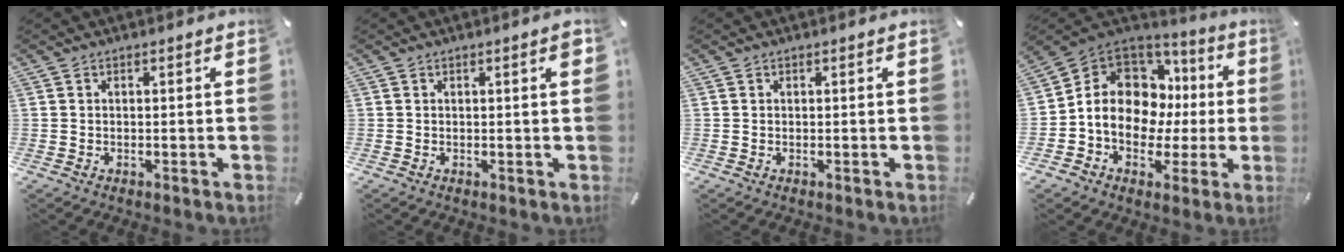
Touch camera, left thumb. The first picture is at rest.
{"total": 1.7, "force": [0.5, 0.2, 1.7], "torque": [-0.025, -0.002, 0.006]}
{"total": 0.0}
{"total": 13.4, "force": [0.4, 11.1, 7.4], "torque": [-0.146, -0.021, 0.011]}